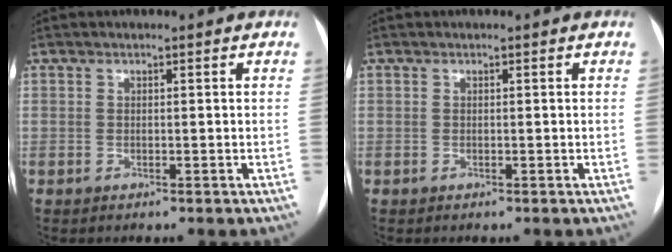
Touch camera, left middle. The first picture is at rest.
{"total": 0.0}